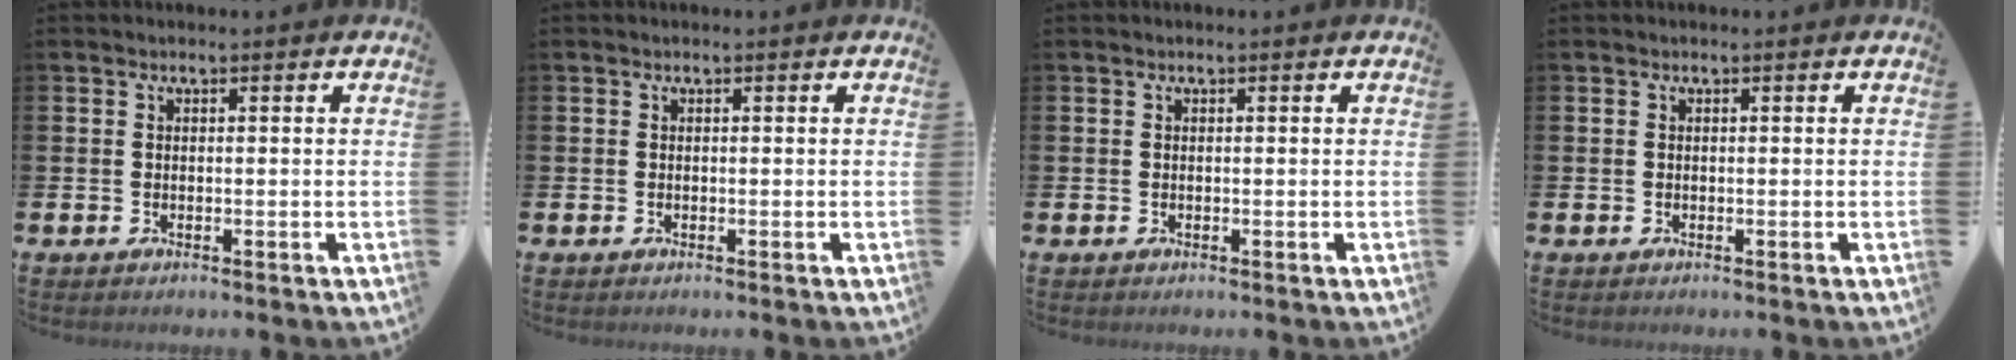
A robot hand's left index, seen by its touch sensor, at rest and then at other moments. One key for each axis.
{"total": 0.0}
{"total": 0.0}
{"total": 0.0}